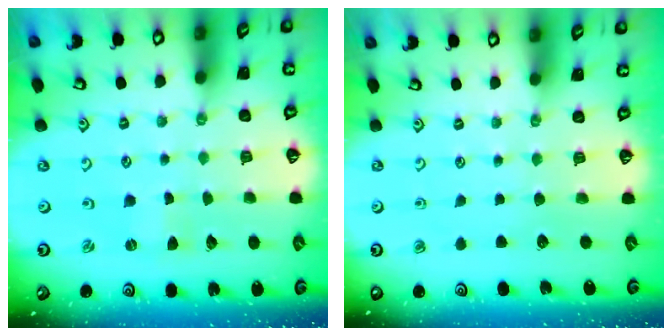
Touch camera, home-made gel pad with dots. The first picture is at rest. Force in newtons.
{"total": 0.0}